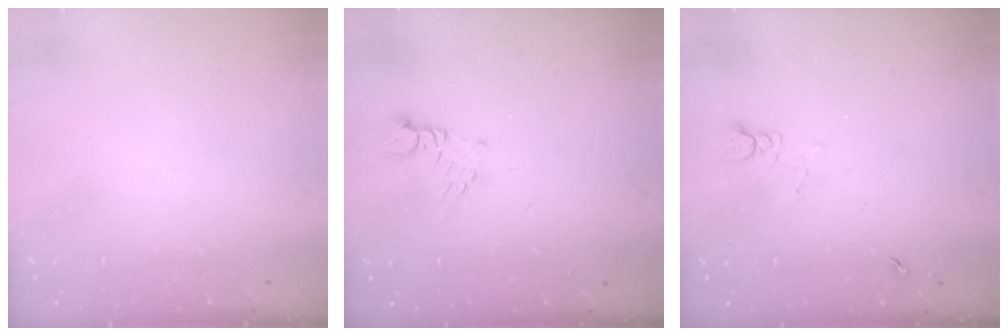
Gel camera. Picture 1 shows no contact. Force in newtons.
{"total": 2.5, "press": 2.5, "slide": 0.3}
{"total": 1.7, "press": 1.7, "slide": 0.2}